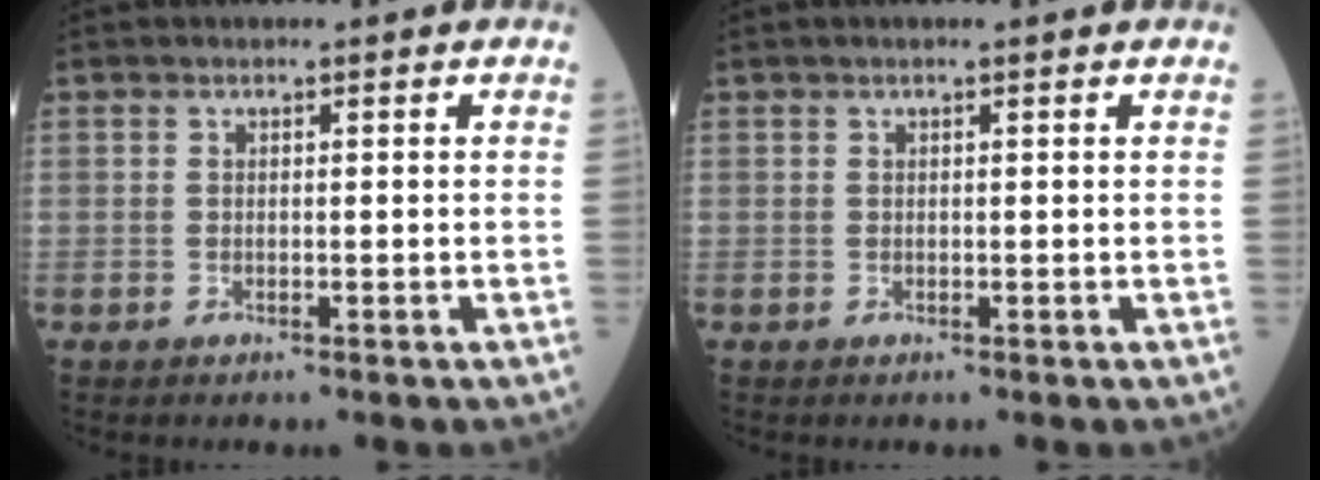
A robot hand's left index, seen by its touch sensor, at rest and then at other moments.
{"total": 0.9, "force": [0.7, -0.1, 0.6], "torque": [-0.011, 0.011, 0.012]}